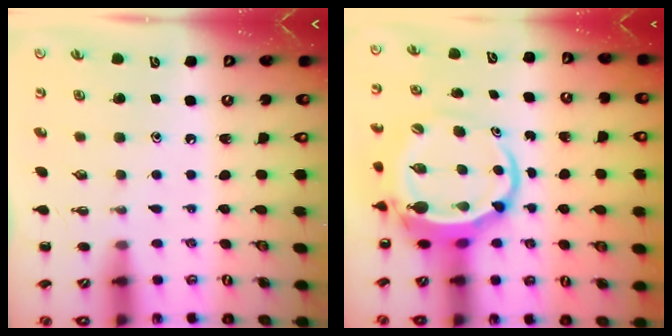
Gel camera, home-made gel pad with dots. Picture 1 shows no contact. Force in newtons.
{"total": 7.5, "press": 7.4, "slide": 1.7}